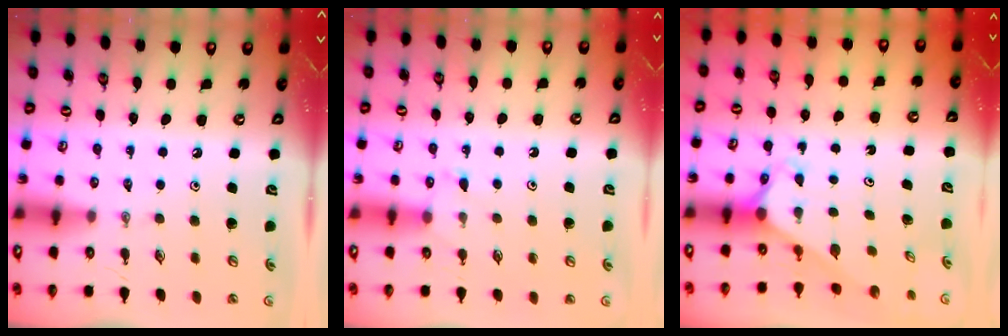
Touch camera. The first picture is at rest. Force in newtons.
{"total": 4.6, "press": 4.5, "slide": 0.4}
{"total": 2.4, "press": 2.4, "slide": 0.2}